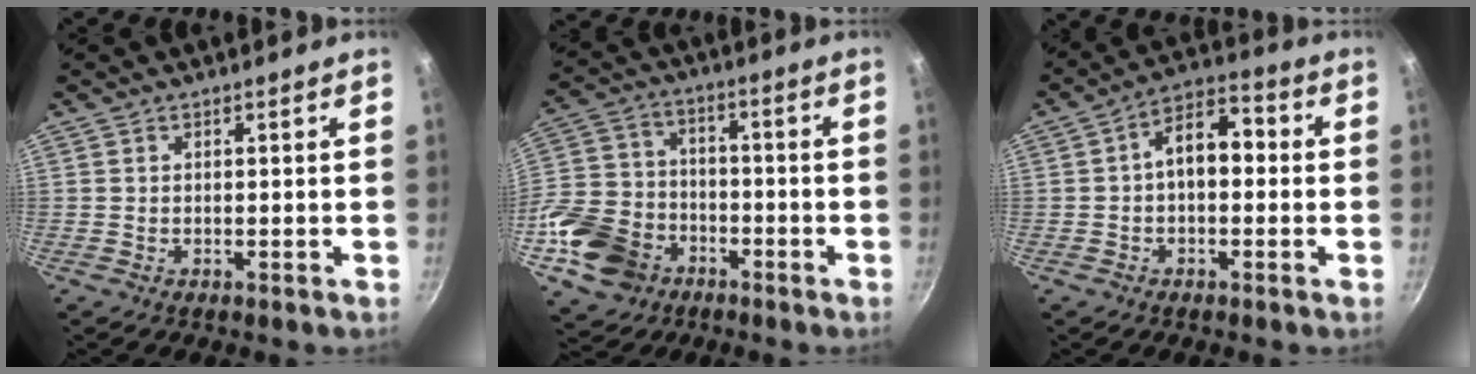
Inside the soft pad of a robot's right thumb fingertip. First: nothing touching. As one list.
[{"total": 14.8, "force": [-6.8, 11.3, 6.7], "torque": [-0.120, 0.035, -0.128]}, {"total": 9.0, "force": [0.1, 5.4, 7.2], "torque": [-0.095, 0.036, -0.009]}]